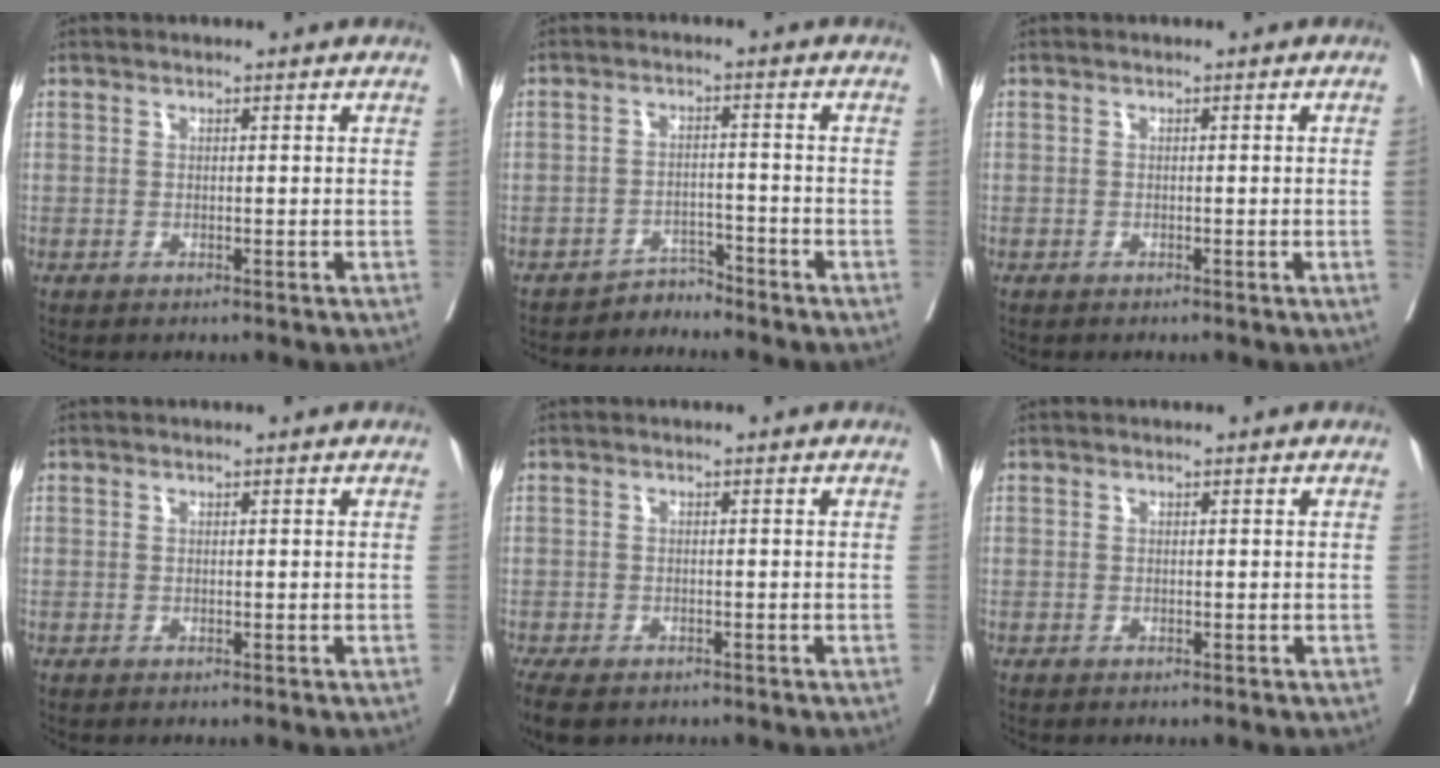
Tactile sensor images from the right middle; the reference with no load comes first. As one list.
[{"total": 2.8, "force": [-2.6, 0.2, -0.9], "torque": [0.022, -0.003, -0.042]}, {"total": 0.8, "force": [-0.1, -0.3, 0.7], "torque": [-0.005, 0.001, -0.001]}, {"total": 0.0}, {"total": 8.0, "force": [-5.5, 4.1, 4.0], "torque": [-0.090, -0.016, -0.081]}, {"total": 0.0}]